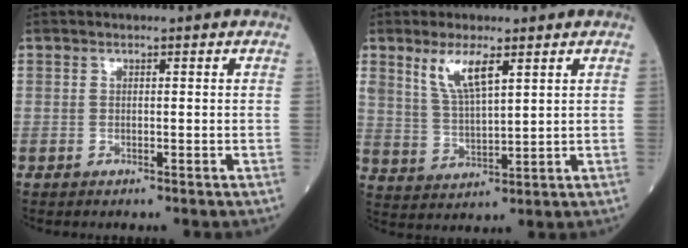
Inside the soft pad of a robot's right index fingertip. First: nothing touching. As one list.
[{"total": 6.7, "force": [3.8, 1.6, 5.4], "torque": [-0.111, -0.003, 0.079]}]